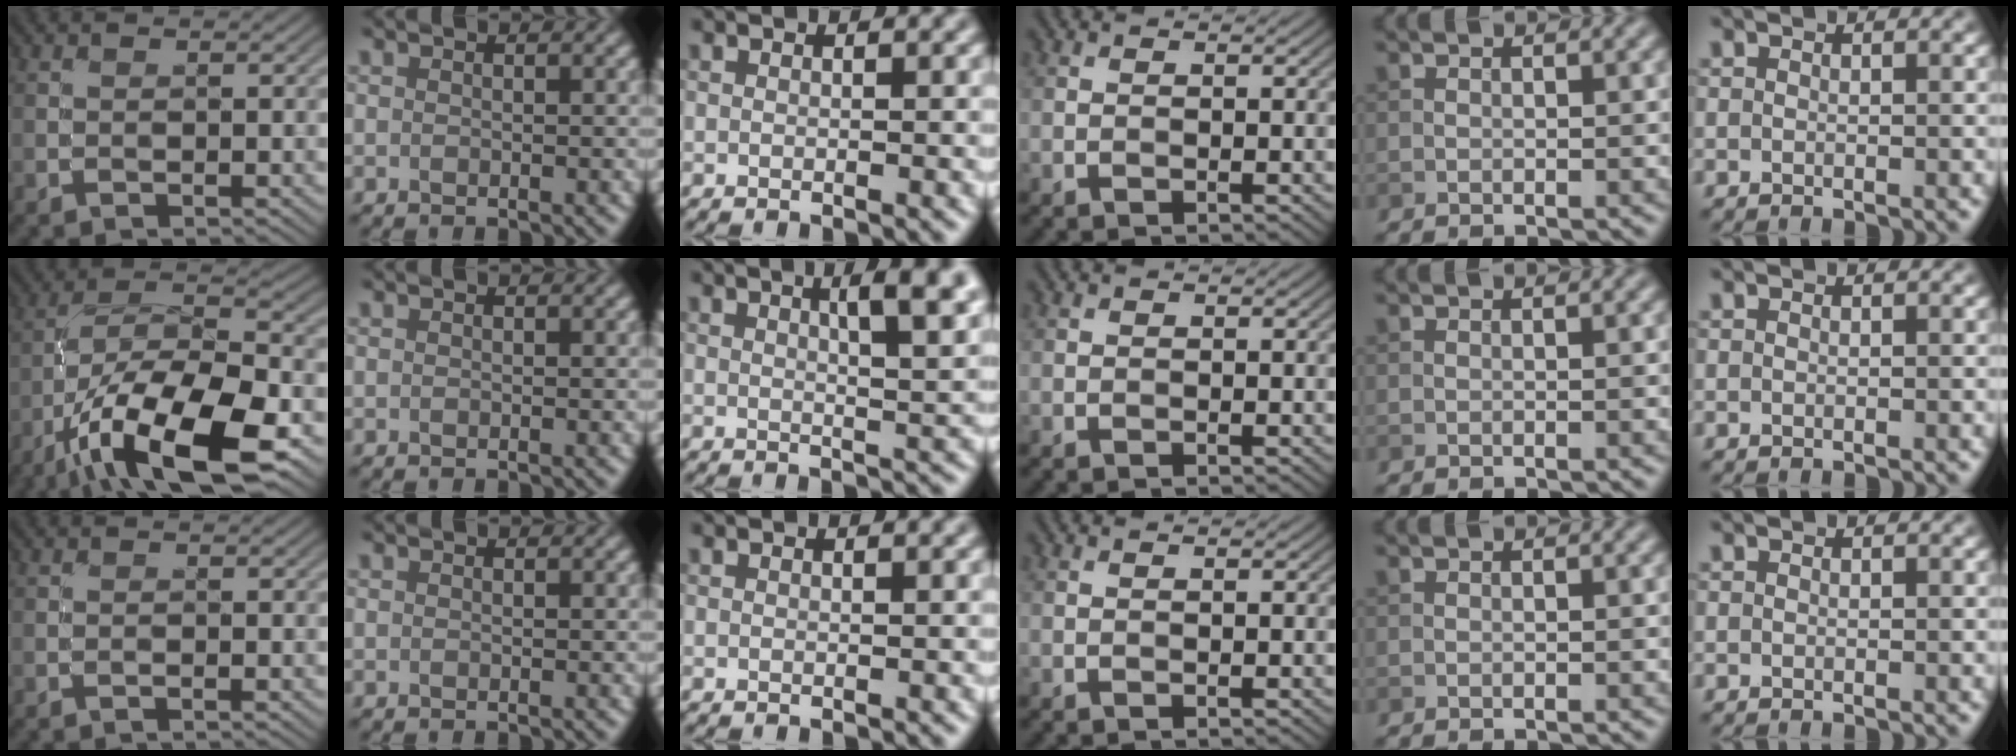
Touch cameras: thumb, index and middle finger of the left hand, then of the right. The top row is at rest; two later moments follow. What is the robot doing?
{"motion": "unscrew", "object": "medicine bottle"}